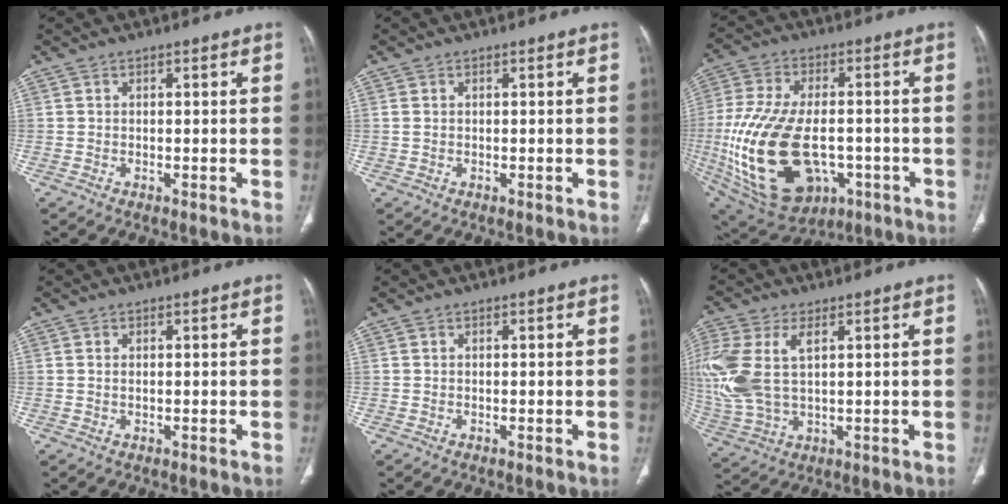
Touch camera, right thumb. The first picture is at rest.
{"total": 0.8, "force": [0.2, 0.5, 0.6], "torque": [-0.021, 0.010, 0.010]}
{"total": 26.3, "force": [-5.4, 15.5, 20.6], "torque": [-0.441, -0.009, -0.062]}
{"total": 0.6, "force": [0.2, 0.3, 0.4], "torque": [-0.014, 0.004, 0.005]}
{"total": 0.0}
{"total": 15.3, "force": [3.4, 8.5, 12.3], "torque": [-0.312, 0.002, 0.075]}